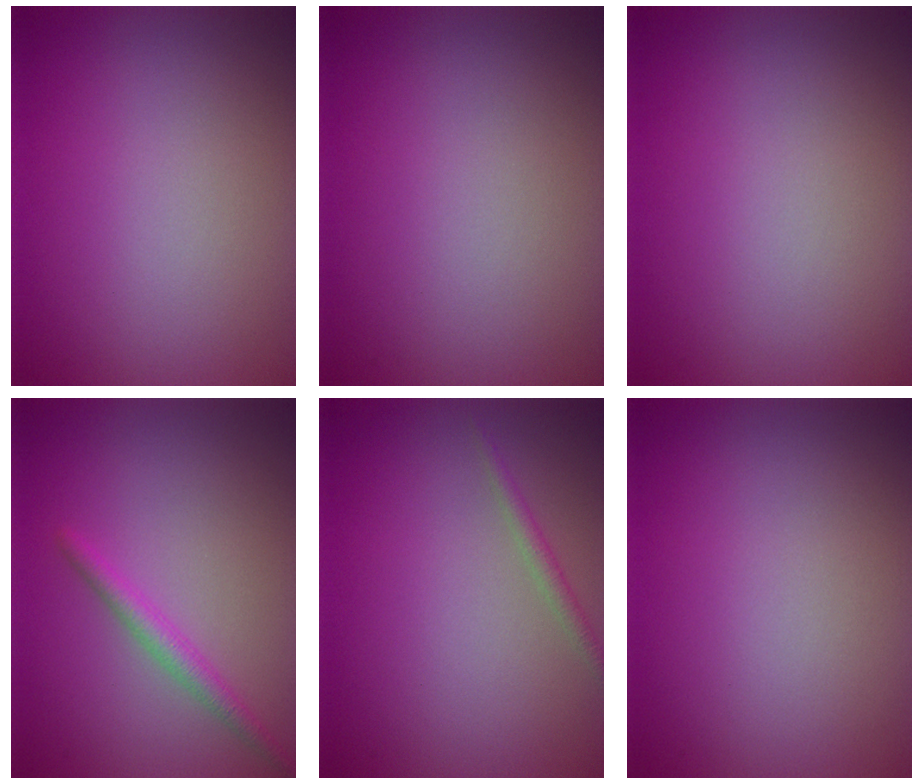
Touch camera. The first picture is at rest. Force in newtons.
{"total": 0.0}
{"total": 0.0}
{"total": 1.9, "press": 1.9, "slide": 0.1}
{"total": 1.1, "press": 1.1, "slide": 0.0}
{"total": 0.0}